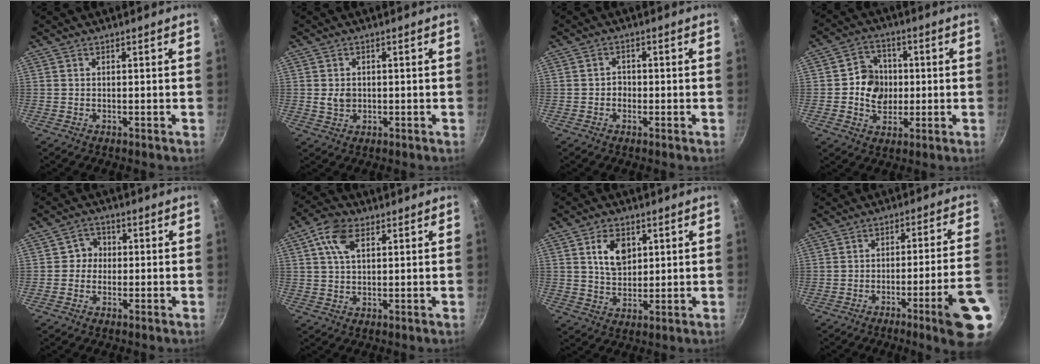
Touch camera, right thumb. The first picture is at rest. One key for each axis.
{"total": 2.7, "fx": 0.2, "fy": 2.4, "fz": 1.4, "tx": -0.015, "ty": -0.003, "tz": 0.006}
{"total": 2.0, "fx": -0.5, "fy": 1.8, "fz": 0.7, "tx": 0.004, "ty": 0.005, "tz": -0.011}
{"total": 6.4, "fx": -0.3, "fy": 5.8, "fz": 2.7, "tx": -0.007, "ty": 0.004, "tz": -0.016}
{"total": 3.6, "fx": 0.0, "fy": 3.5, "fz": 0.9, "tx": 0.018, "ty": 0.007, "tz": -0.009}
{"total": 7.0, "fx": 2.9, "fy": 4.1, "fz": 4.9, "tx": -0.082, "ty": 0.006, "tz": 0.047}
{"total": 7.2, "fx": 2.6, "fy": 5.0, "fz": 4.5, "tx": -0.059, "ty": -0.014, "tz": 0.049}
{"total": 14.2, "fx": -6.7, "fy": 0.5, "fz": 12.5, "tx": -0.163, "ty": 0.041, "tz": -0.089}